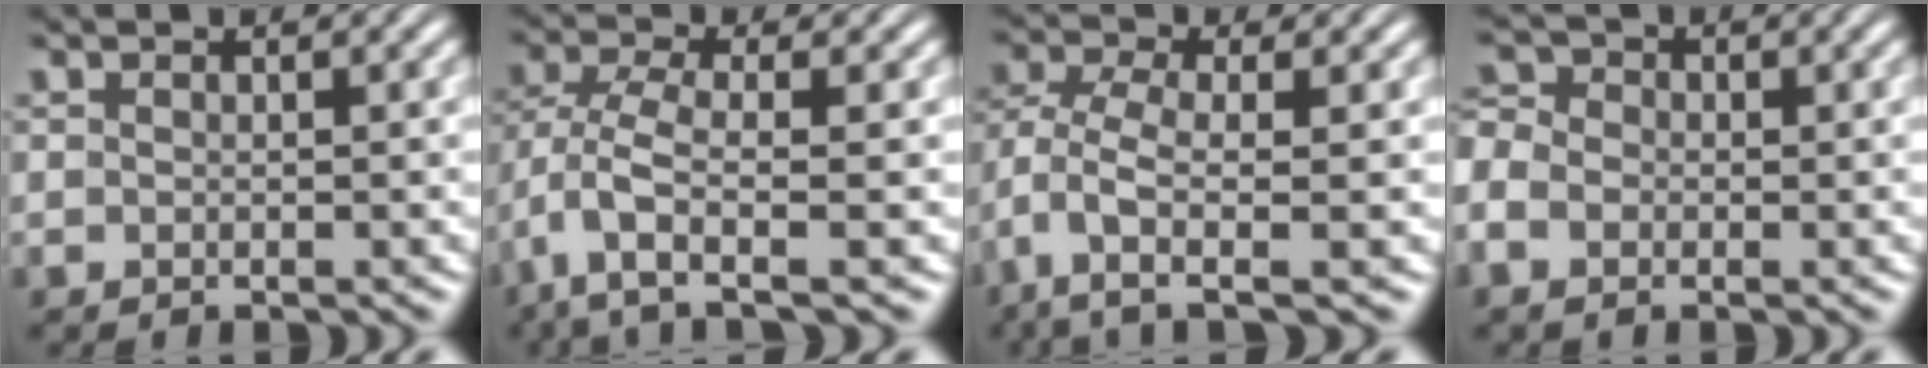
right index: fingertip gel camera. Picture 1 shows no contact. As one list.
[{"total": 5.5, "force": [-2.2, 2.5, 4.4], "torque": [-0.117, -0.041, -0.014]}, {"total": 5.4, "force": [-2.0, 2.6, 4.2], "torque": [-0.119, -0.049, -0.008]}, {"total": 4.4, "force": [-0.5, 3.9, 2.0], "torque": [-0.049, -0.006, -0.017]}]